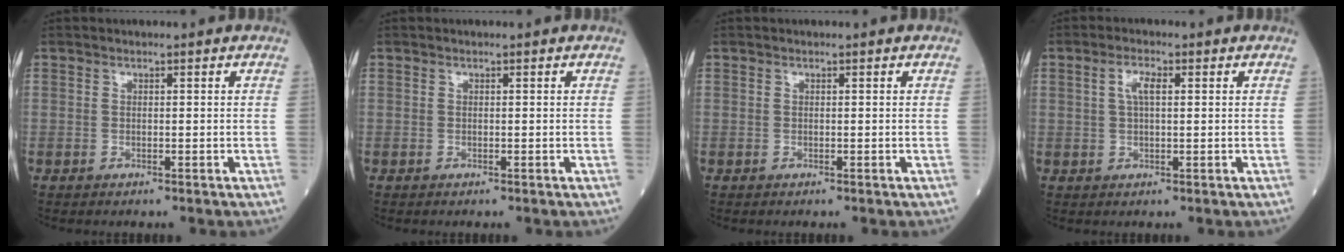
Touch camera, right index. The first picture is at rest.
{"total": 0.0}
{"total": 0.0}
{"total": 3.0, "force": [0.9, 0.8, 2.8], "torque": [-0.059, 0.007, 0.018]}